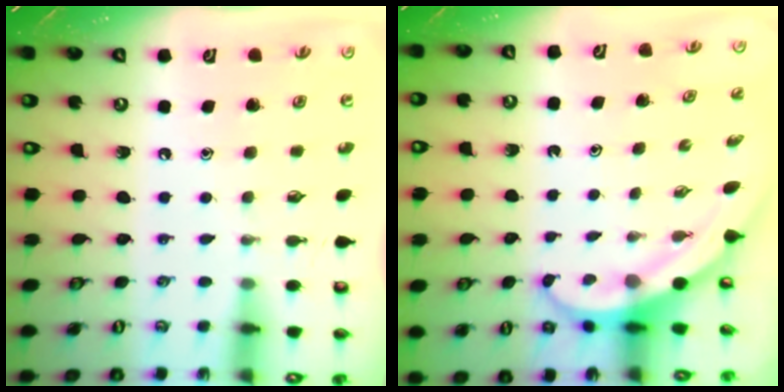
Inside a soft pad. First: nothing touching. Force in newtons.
{"total": 3.9, "press": 3.8, "slide": 0.3}